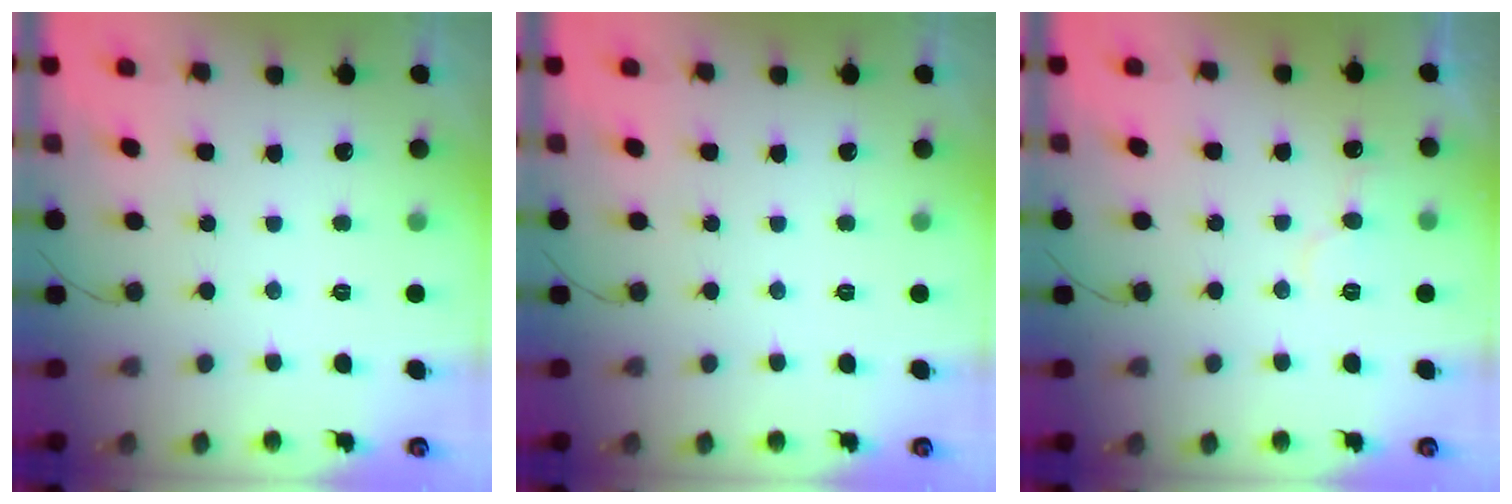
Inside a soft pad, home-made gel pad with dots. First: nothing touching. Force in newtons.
{"total": 0.0}
{"total": 6.1, "press": 6.0, "slide": 0.6}